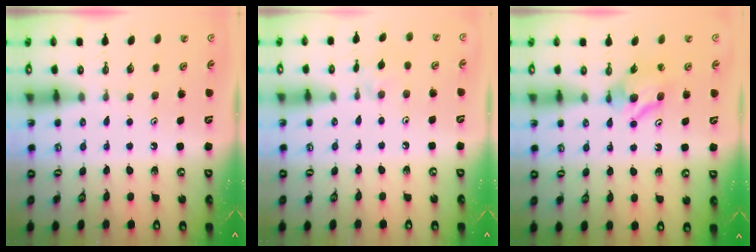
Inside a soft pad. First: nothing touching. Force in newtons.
{"total": 2.3, "press": 2.3, "slide": 0.4}
{"total": 7.9, "press": 7.9, "slide": 0.2}